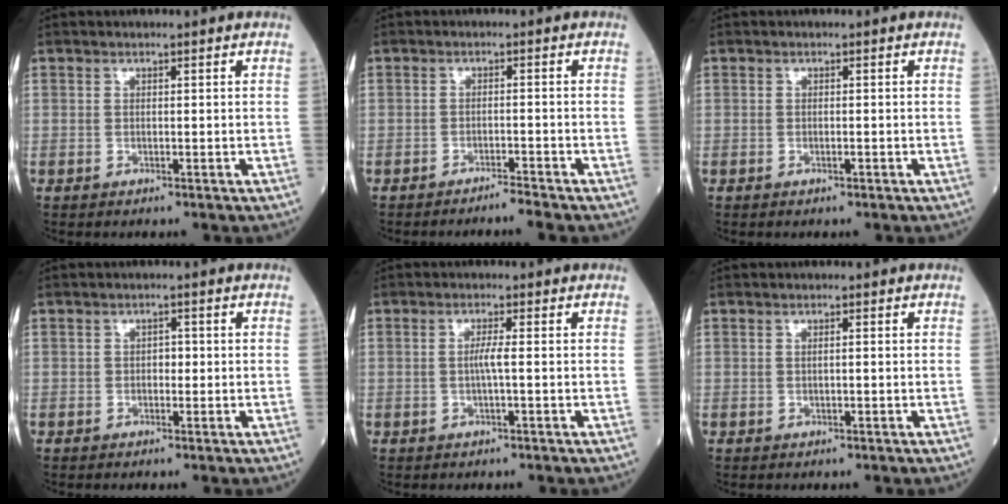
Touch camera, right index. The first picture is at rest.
{"total": 2.3, "force": [-2.2, -0.6, 0.4], "torque": [-0.005, -0.003, -0.036]}
{"total": 0.7, "force": [-0.3, 0.1, 0.7], "torque": [-0.015, -0.001, -0.004]}
{"total": 1.4, "force": [-0.1, 0.9, 1.1], "torque": [-0.011, 0.004, -0.003]}
{"total": 2.0, "force": [-0.2, -0.2, 2.0], "torque": [-0.040, 0.000, -0.005]}
{"total": 0.5, "force": [0.0, 0.1, 0.5], "torque": [-0.011, 0.001, 0.000]}